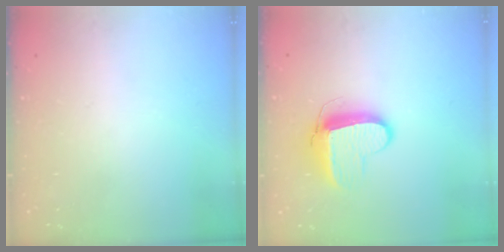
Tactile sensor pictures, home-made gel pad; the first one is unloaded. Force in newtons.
{"total": 9.6, "press": 9.6, "slide": 0.9}